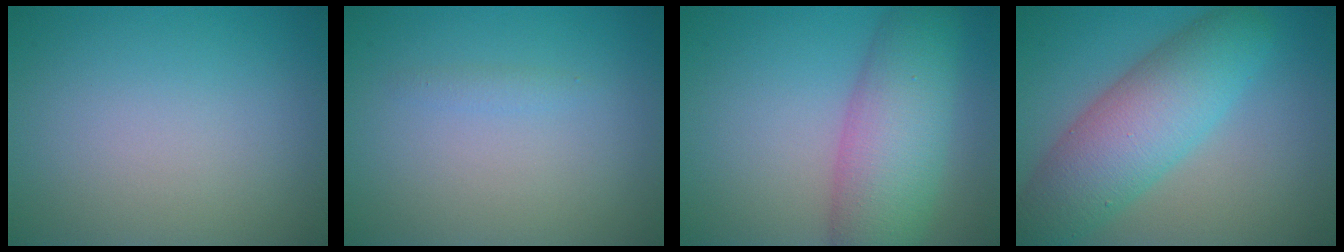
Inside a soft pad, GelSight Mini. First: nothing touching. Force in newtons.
{"total": 0.7, "press": 0.7, "slide": 0.0}
{"total": 7.8, "press": 7.8, "slide": 0.3}
{"total": 8.2, "press": 8.2, "slide": 0.2}